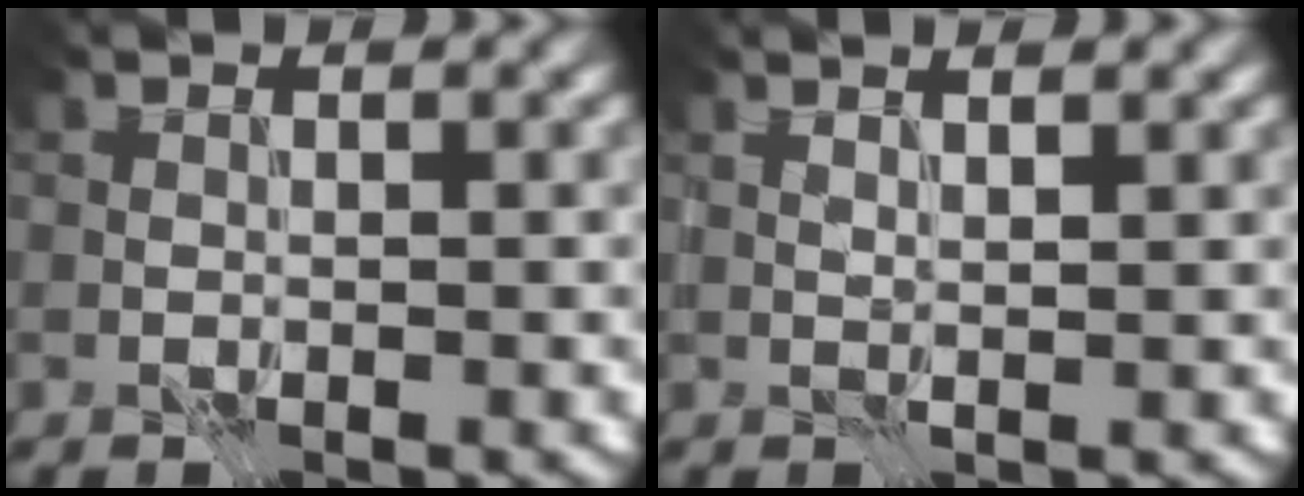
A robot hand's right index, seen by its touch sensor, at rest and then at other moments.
{"total": 2.4, "force": [1.5, 0.7, 1.7], "torque": [-0.016, 0.001, 0.003]}